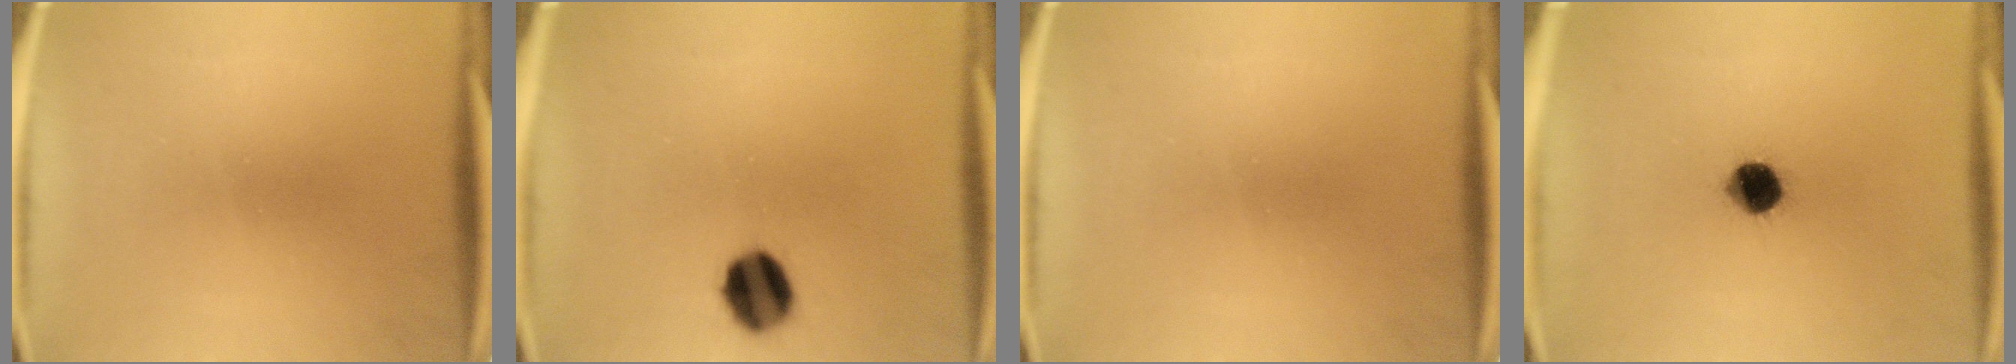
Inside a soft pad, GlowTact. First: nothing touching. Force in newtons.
{"total": 9.4}
{"total": 0.0}
{"total": 7.3}